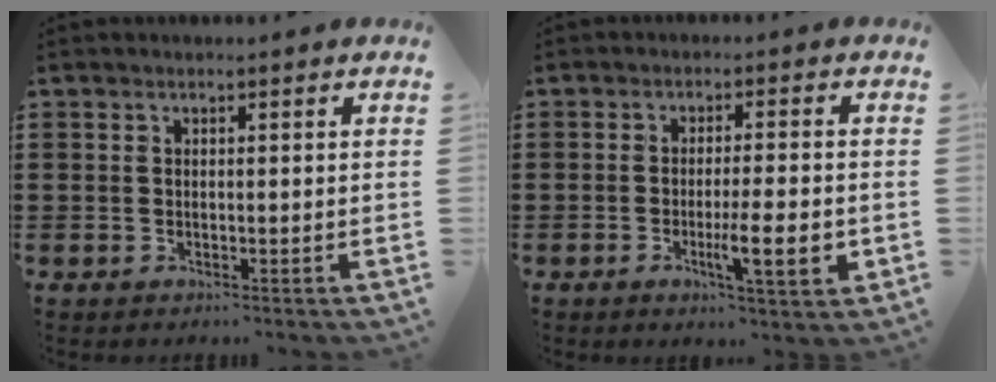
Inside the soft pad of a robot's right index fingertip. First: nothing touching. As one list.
[{"total": 7.9, "force": [-2.1, 1.3, 7.5], "torque": [-0.110, -0.009, -0.031]}]